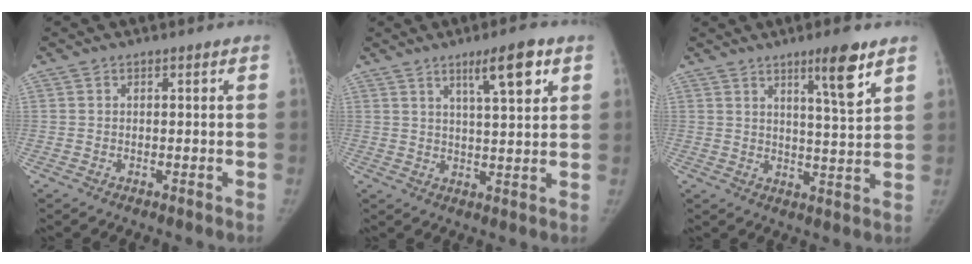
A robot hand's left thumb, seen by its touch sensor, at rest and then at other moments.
{"total": 8.2, "force": [4.3, 1.5, 6.7], "torque": [-0.100, -0.020, 0.071]}
{"total": 8.1, "force": [5.0, 0.7, 6.4], "torque": [-0.095, -0.033, 0.080]}